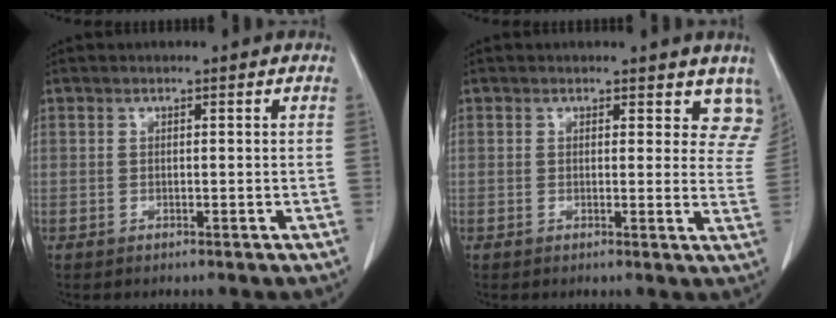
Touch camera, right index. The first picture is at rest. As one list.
[{"total": 6.7, "force": [5.7, 3.0, 1.6], "torque": [0.018, -0.017, 0.039]}]